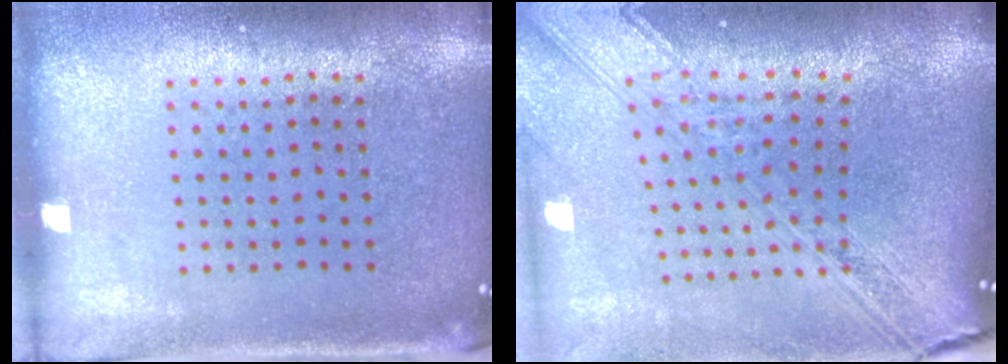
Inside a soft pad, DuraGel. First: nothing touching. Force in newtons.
{"total": 3.8, "press": 2.7, "slide": 2.7}